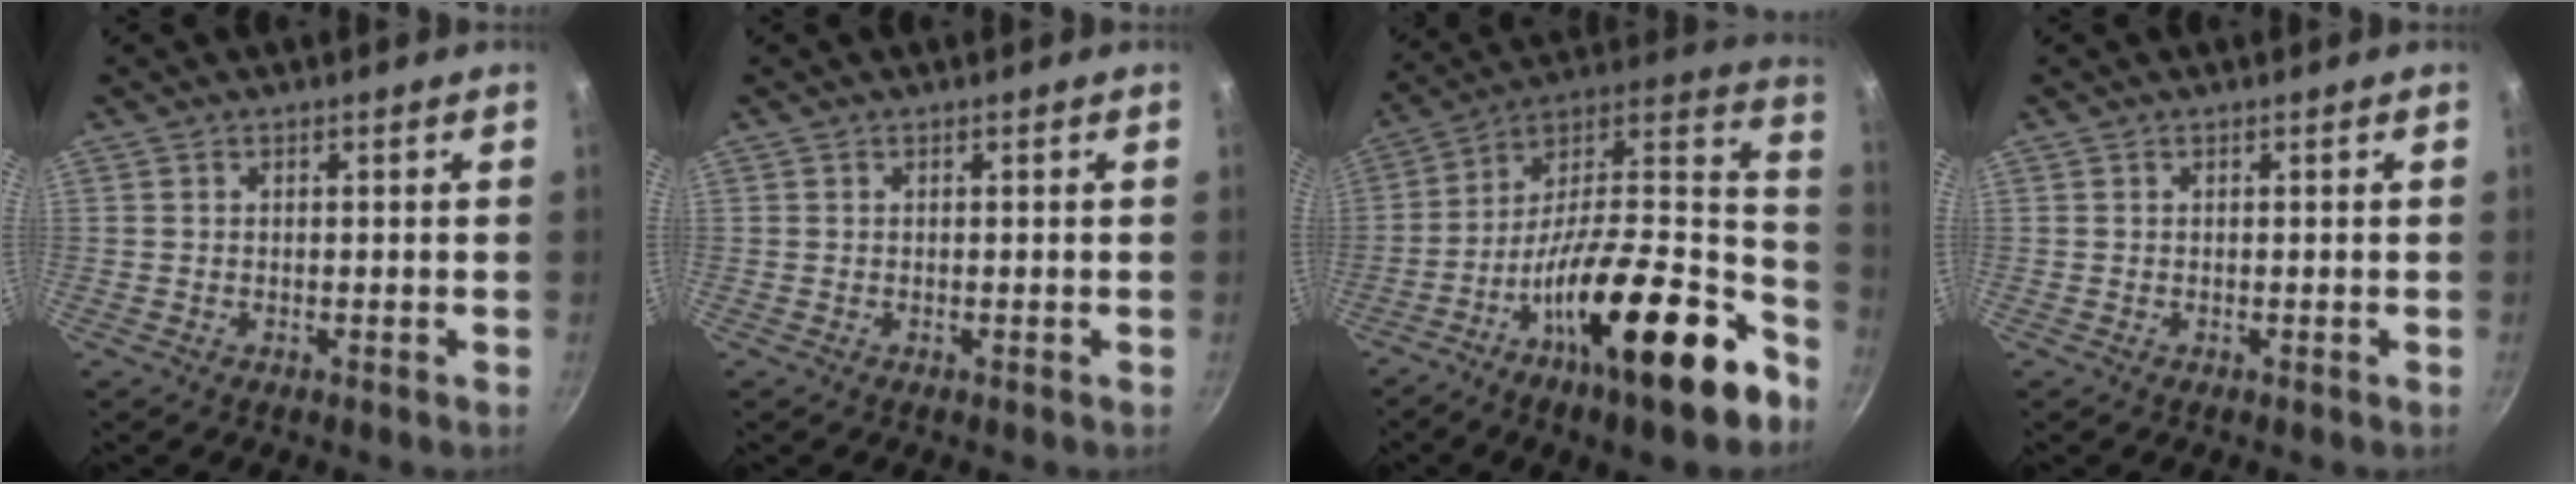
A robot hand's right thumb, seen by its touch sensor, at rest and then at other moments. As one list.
[{"total": 0.0}, {"total": 29.2, "force": [-11.9, 9.8, 24.8], "torque": [-0.337, 0.064, -0.204]}, {"total": 0.0}]